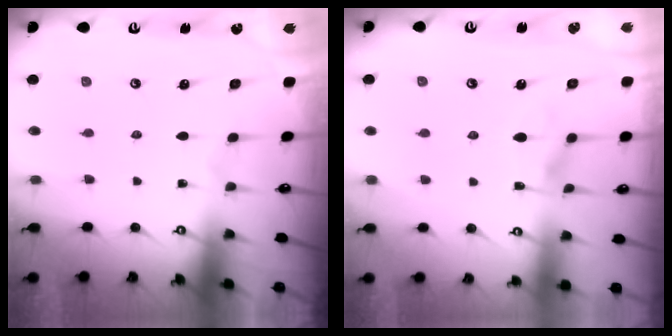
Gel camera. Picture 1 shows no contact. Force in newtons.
{"total": 1.3, "press": 1.2, "slide": 0.6}